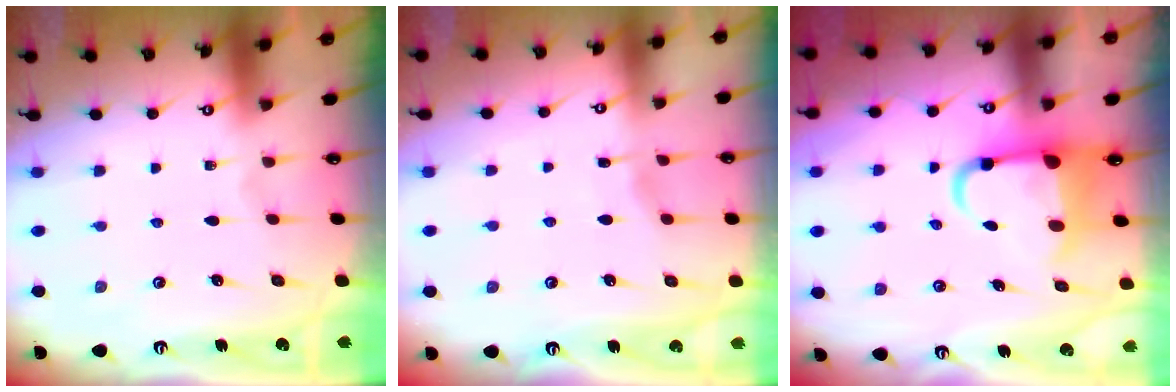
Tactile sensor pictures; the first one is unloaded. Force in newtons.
{"total": 2.6, "press": 2.5, "slide": 0.4}
{"total": 6.2, "press": 5.9, "slide": 1.7}